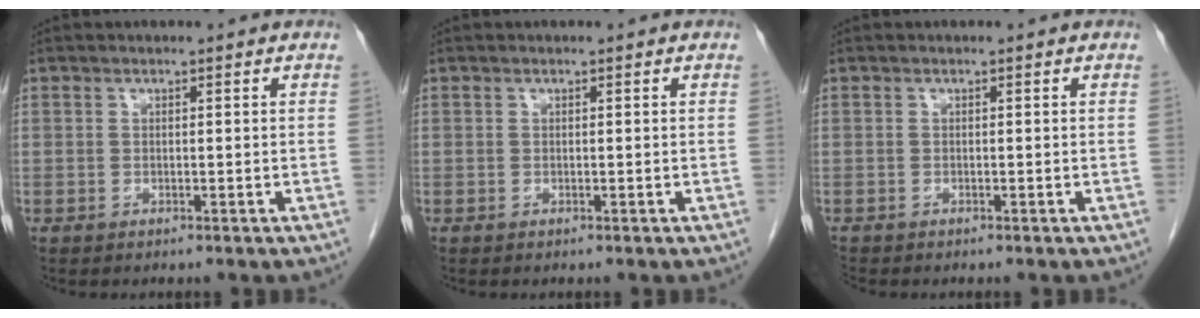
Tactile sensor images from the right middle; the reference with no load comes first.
{"total": 0.0}
{"total": 0.6, "force": [-0.6, 0.0, 0.0], "torque": [-0.005, -0.004, -0.014]}